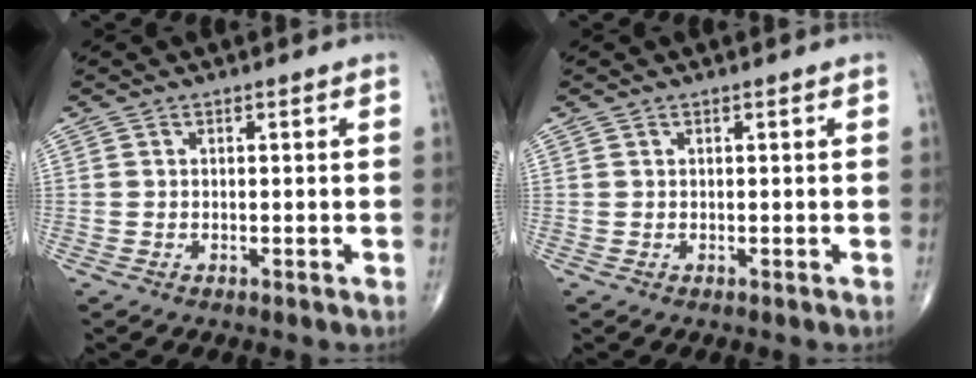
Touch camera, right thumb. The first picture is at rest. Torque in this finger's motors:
{"motor_torque": [0.47, 0.35, -0.13, -0.04, 0.03]}